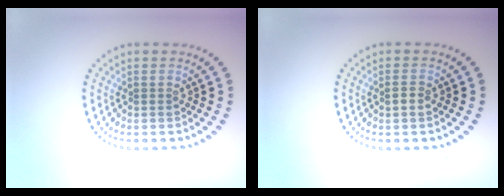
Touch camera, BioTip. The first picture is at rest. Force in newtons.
{"total": 1.0, "press": 1.0, "slide": 0.2}